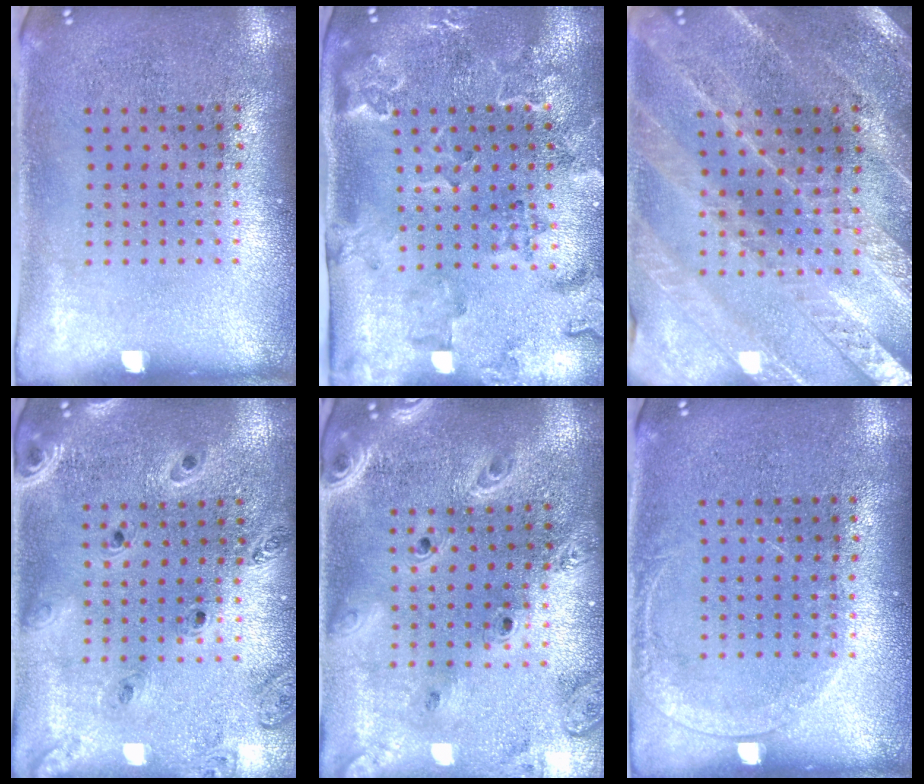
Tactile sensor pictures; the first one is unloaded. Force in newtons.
{"total": 2.2, "press": 2.2, "slide": 0.6}
{"total": 2.4, "press": 2.4, "slide": 0.4}
{"total": 1.3, "press": 1.3, "slide": 0.1}
{"total": 3.0, "press": 2.5, "slide": 1.6}
{"total": 1.2, "press": 1.1, "slide": 0.1}